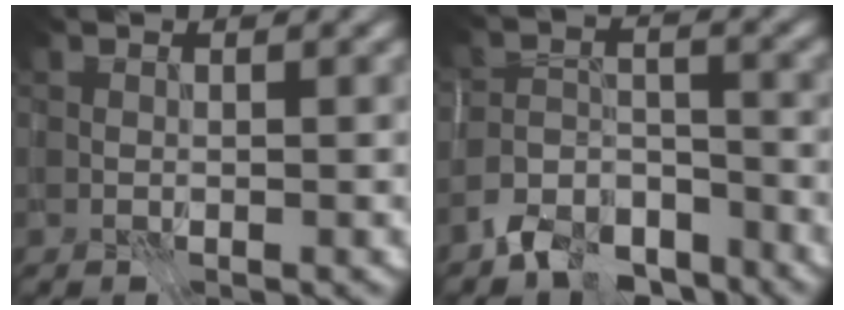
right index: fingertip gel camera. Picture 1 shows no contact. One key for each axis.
{"total": 5.8, "fx": -4.9, "fy": 2.7, "fz": 1.8, "tx": -0.026, "ty": -0.004, "tz": -0.099}